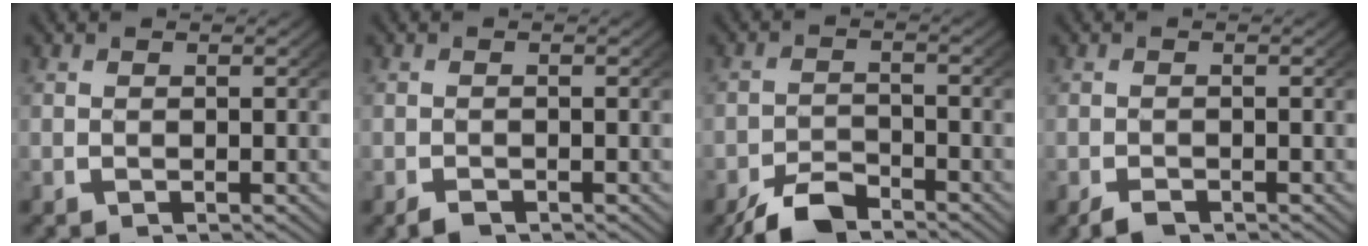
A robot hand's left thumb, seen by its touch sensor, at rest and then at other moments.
{"total": 1.0, "force": [-0.9, 0.5, 0.3], "torque": [-0.004, -0.007, -0.016]}
{"total": 4.7, "force": [-3.9, 1.8, 1.8], "torque": [-0.030, -0.011, -0.069]}
{"total": 1.4, "force": [-1.1, 0.6, 0.5], "torque": [-0.009, -0.009, -0.019]}